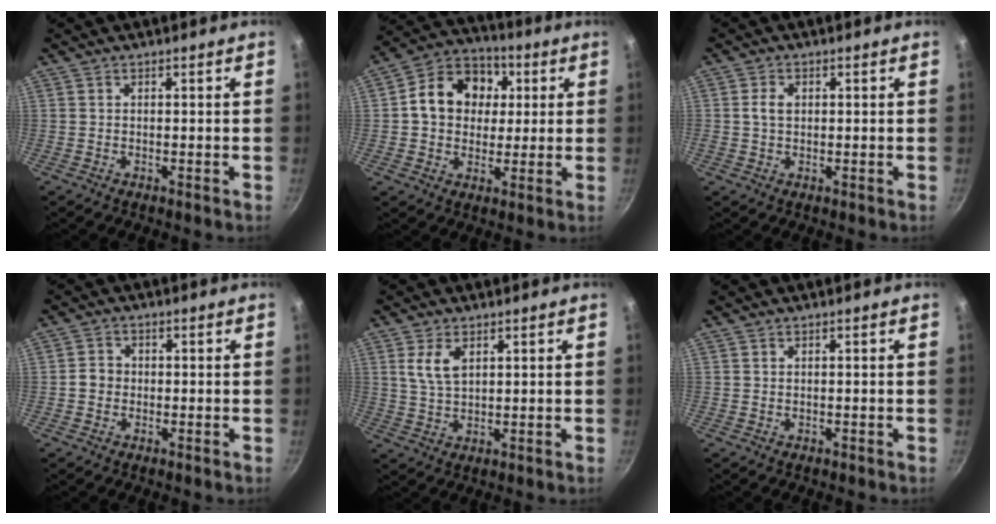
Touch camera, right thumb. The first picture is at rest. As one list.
[{"total": 14.1, "force": [2.6, 11.5, 7.8], "torque": [-0.101, 0.018, 0.026]}, {"total": 2.9, "force": [0.4, 2.1, 1.9], "torque": [-0.029, 0.005, 0.006]}, {"total": 2.9, "force": [-0.5, 2.6, 1.2], "torque": [-0.006, 0.012, -0.012]}, {"total": 5.5, "force": [2.2, 2.9, 4.1], "torque": [-0.074, -0.008, 0.045]}, {"total": 0.0}]